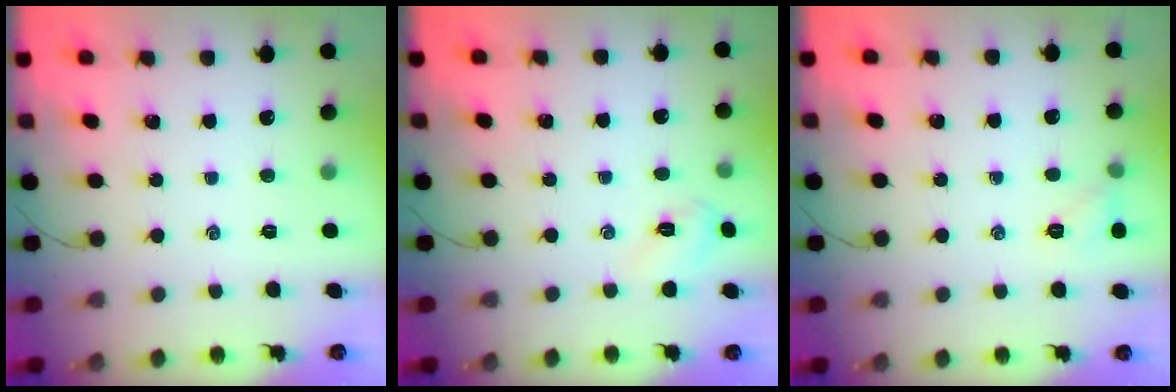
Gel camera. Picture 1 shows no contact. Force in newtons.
{"total": 3.4, "press": 3.3, "slide": 1.0}
{"total": 5.2, "press": 5.0, "slide": 1.4}